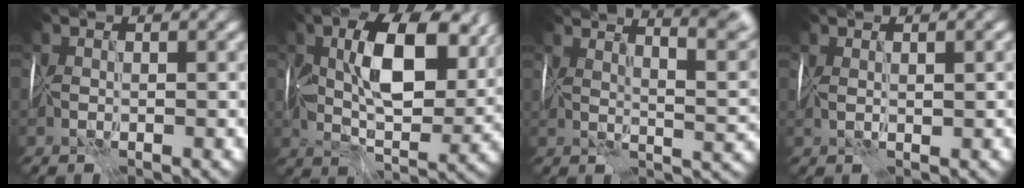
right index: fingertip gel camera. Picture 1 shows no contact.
{"total": 11.2, "force": [2.7, 5.7, 9.3], "torque": [-0.154, 0.003, 0.044]}
{"total": 9.8, "force": [6.8, 2.4, 6.6], "torque": [-0.068, 0.037, 0.068]}
{"total": 1.1, "force": [0.6, 0.1, 0.9], "torque": [-0.015, 0.004, 0.013]}